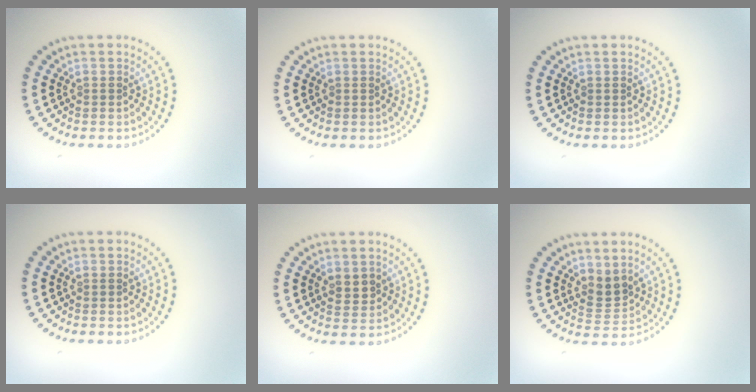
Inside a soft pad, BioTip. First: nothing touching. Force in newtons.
{"total": 0.0}
{"total": 0.0}
{"total": 0.0}
{"total": 1.3, "press": 1.2, "slide": 0.5}
{"total": 2.2, "press": 1.6, "slide": 1.5}